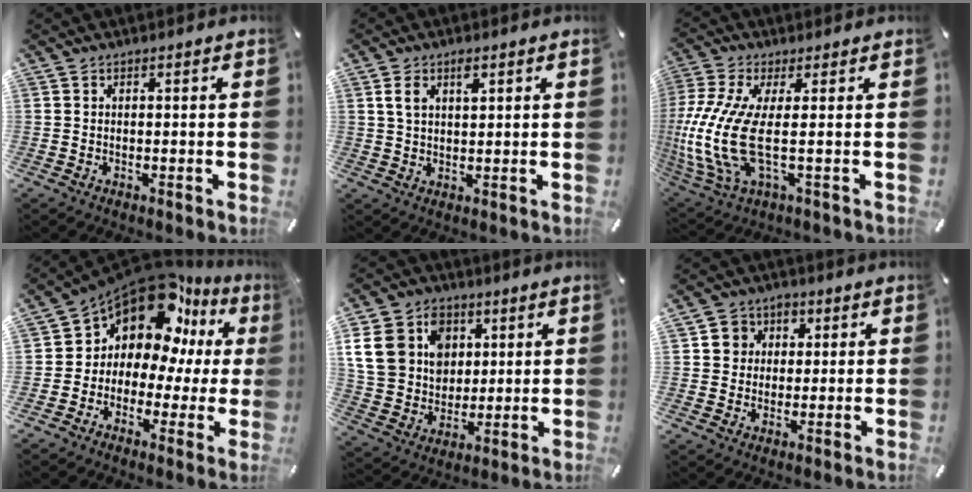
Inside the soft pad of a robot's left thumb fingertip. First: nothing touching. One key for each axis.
{"total": 4.4, "fx": 2.0, "fy": 2.4, "fz": 3.2, "tx": -0.060, "ty": 0.003, "tz": 0.033}
{"total": 14.5, "fx": 0.3, "fy": 4.6, "fz": 13.8, "tx": -0.317, "ty": -0.032, "tz": 0.001}
{"total": 13.5, "fx": 9.3, "fy": 7.5, "fz": 6.3, "tx": -0.137, "ty": -0.087, "tz": 0.163}
{"total": 15.7, "fx": 4.9, "fy": 13.1, "fz": 7.0, "tx": -0.149, "ty": 0.002, "tz": 0.094}
{"total": 5.7, "fx": 0.7, "fy": 5.5, "fz": 1.2, "tx": -0.015, "ty": 0.010, "tz": 0.009}